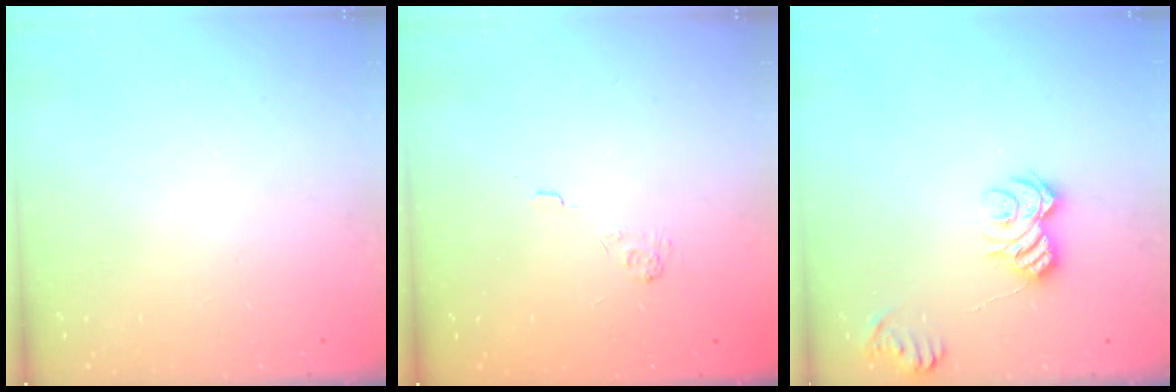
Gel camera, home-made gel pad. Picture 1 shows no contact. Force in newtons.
{"total": 2.1, "press": 1.5, "slide": 1.4}
{"total": 8.6, "press": 8.6, "slide": 0.0}